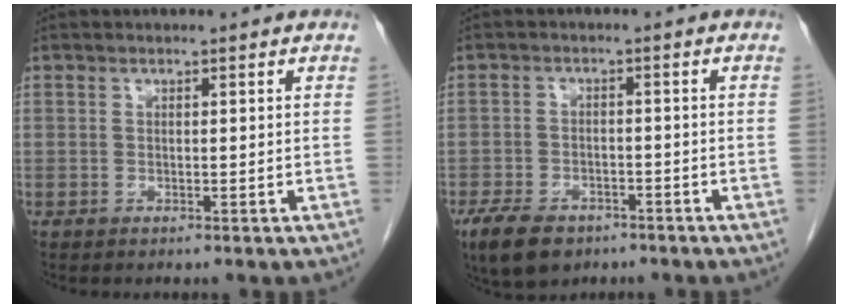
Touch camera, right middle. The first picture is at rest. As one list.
[{"total": 7.8, "force": [-5.4, 4.1, 3.9], "torque": [-0.077, -0.007, -0.086]}]